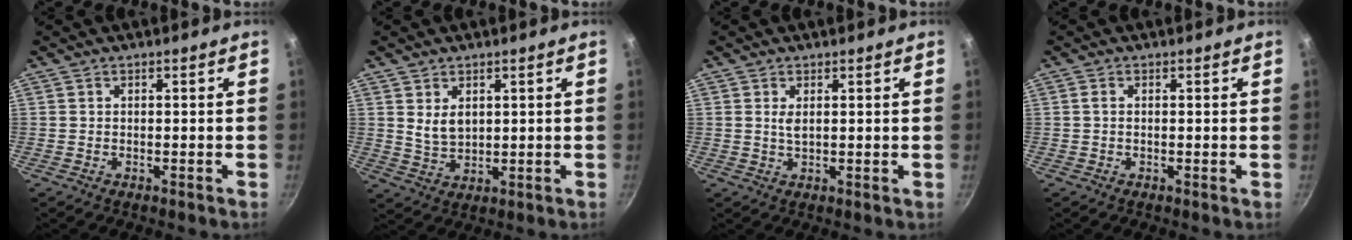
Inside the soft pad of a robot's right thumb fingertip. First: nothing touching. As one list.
[{"total": 4.6, "force": [1.7, 3.0, 3.1], "torque": [-0.047, -0.014, 0.039]}, {"total": 1.9, "force": [0.7, 0.8, 1.7], "torque": [-0.030, -0.005, 0.012]}, {"total": 0.9, "force": [0.1, 0.3, 0.8], "torque": [-0.017, 0.000, -0.001]}]